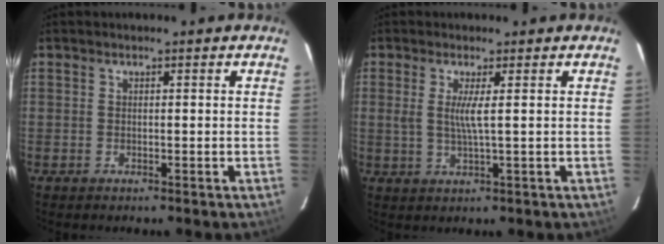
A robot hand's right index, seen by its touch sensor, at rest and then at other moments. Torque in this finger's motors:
{"motor_torque": [-0.04, 0.00, 0.19, 0.07]}